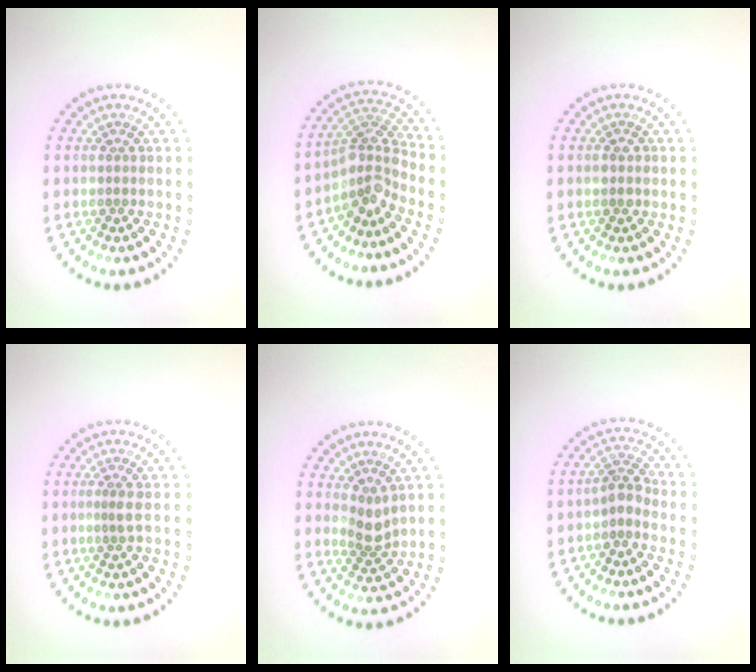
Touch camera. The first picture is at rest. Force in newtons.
{"total": 3.6, "press": 2.6, "slide": 2.5}
{"total": 1.3, "press": 1.3, "slide": 0.1}
{"total": 1.0, "press": 0.6, "slide": 0.8}
{"total": 2.0, "press": 1.6, "slide": 1.3}
{"total": 2.1, "press": 1.8, "slide": 1.2}